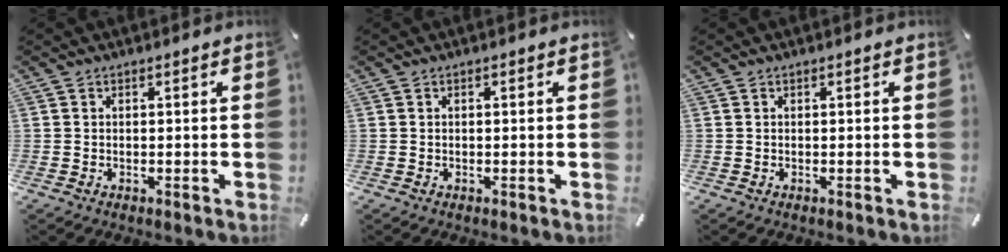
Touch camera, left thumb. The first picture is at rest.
{"total": 0.0}
{"total": 0.0}